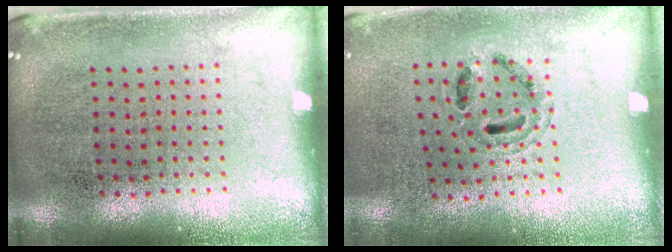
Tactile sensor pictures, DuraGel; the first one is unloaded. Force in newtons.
{"total": 0.8, "press": 0.8, "slide": 0.2}